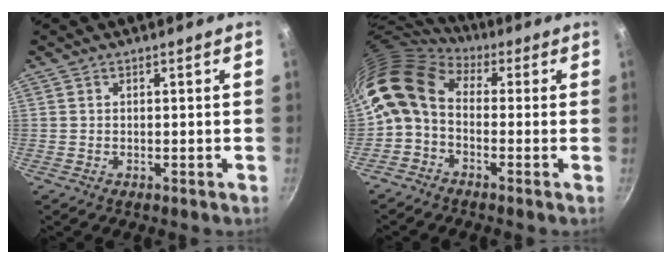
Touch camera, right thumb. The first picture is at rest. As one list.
[{"total": 10.6, "force": [0.0, 7.3, 7.7], "torque": [-0.143, 0.025, -0.023]}]